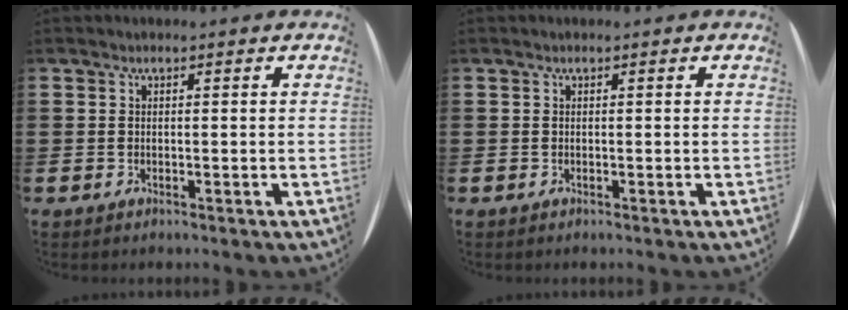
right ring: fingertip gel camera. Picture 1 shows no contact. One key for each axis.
{"total": 0.0}